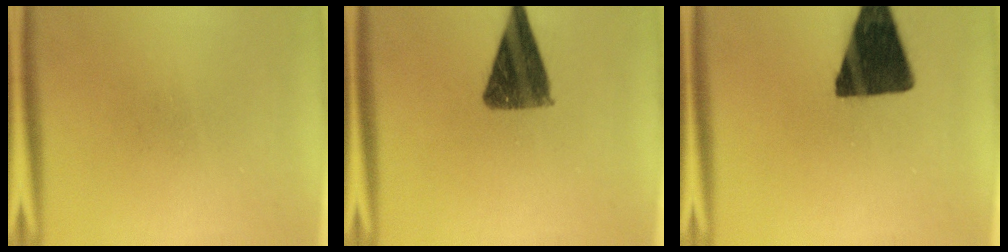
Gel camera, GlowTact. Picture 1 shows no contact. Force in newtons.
{"total": 10.8}
{"total": 16.9}